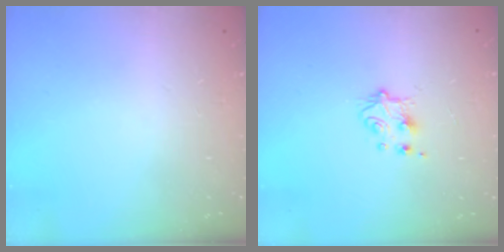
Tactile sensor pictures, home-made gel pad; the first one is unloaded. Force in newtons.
{"total": 5.3, "press": 5.2, "slide": 0.6}